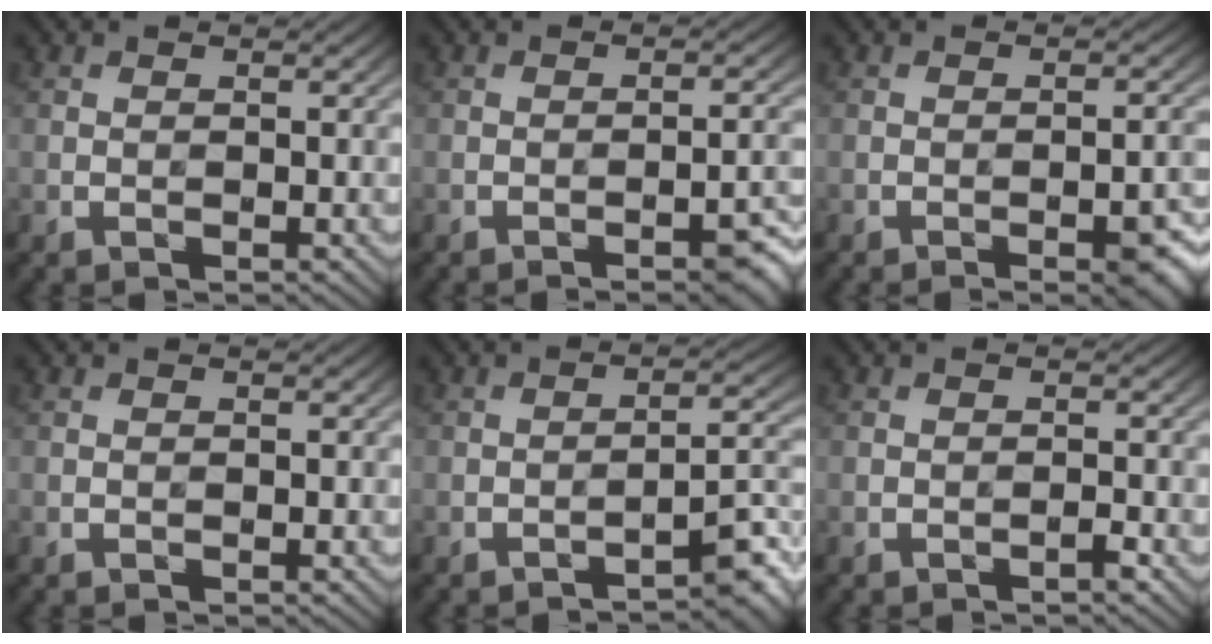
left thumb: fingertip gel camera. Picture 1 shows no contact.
{"total": 4.7, "force": [-2.7, 0.9, 3.7], "torque": [-0.046, 0.007, -0.036]}
{"total": 5.0, "force": [-2.5, 1.2, 4.1], "torque": [-0.056, 0.004, -0.028]}
{"total": 0.0}
{"total": 5.2, "force": [-3.6, 0.8, 3.6], "torque": [-0.043, 0.022, -0.055]}
{"total": 0.8, "force": [-0.6, 0.0, 0.6], "torque": [-0.007, 0.005, -0.012]}